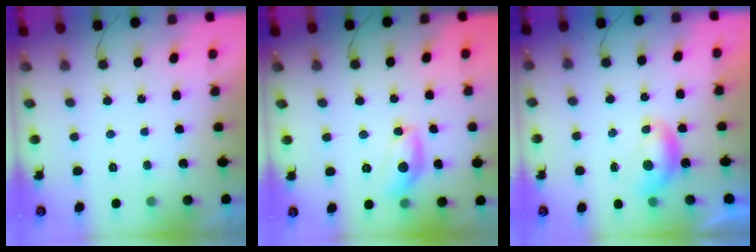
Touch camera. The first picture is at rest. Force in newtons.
{"total": 12.0, "press": 12.0, "slide": 0.6}
{"total": 6.2, "press": 6.2, "slide": 0.7}